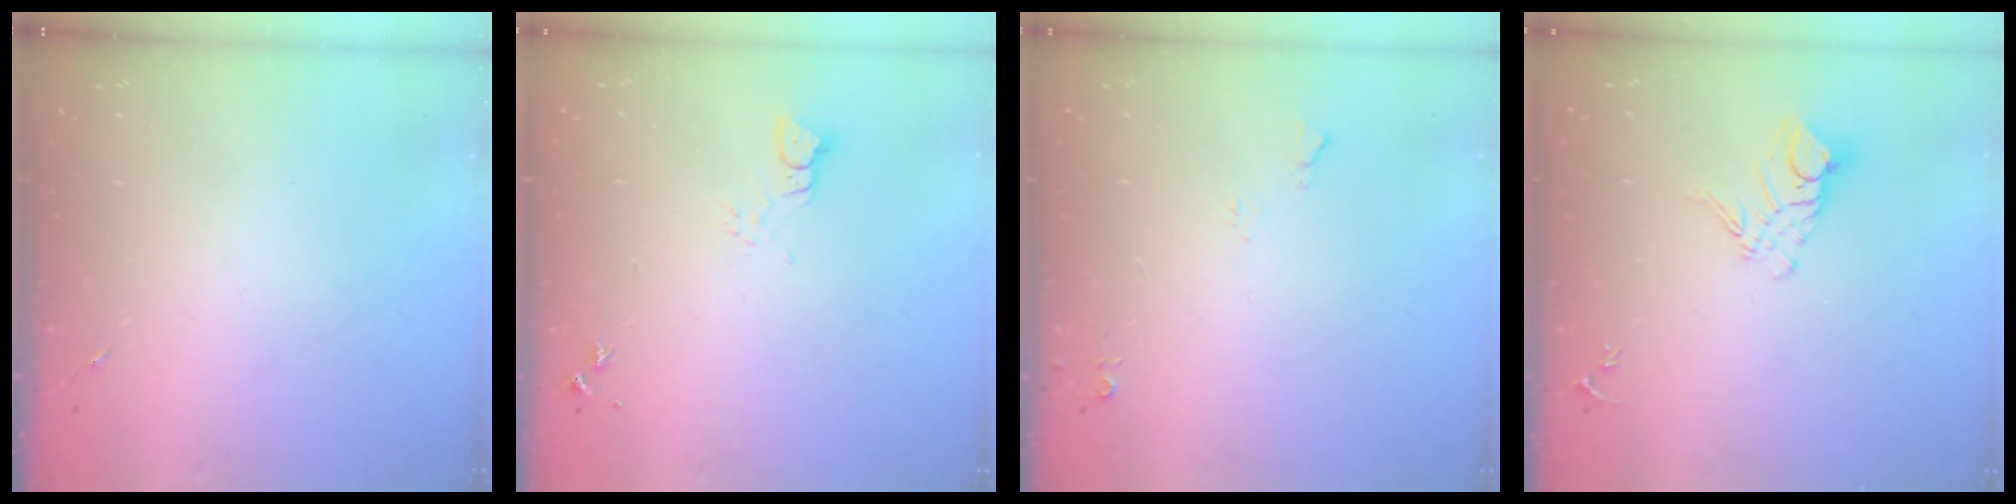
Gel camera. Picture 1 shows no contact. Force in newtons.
{"total": 3.0, "press": 3.0, "slide": 0.2}
{"total": 4.9, "press": 4.8, "slide": 0.9}
{"total": 10.6, "press": 10.5, "slide": 0.7}